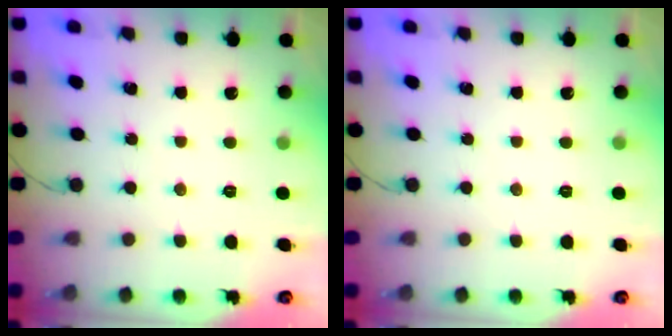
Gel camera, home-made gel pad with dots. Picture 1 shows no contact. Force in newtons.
{"total": 0.0}